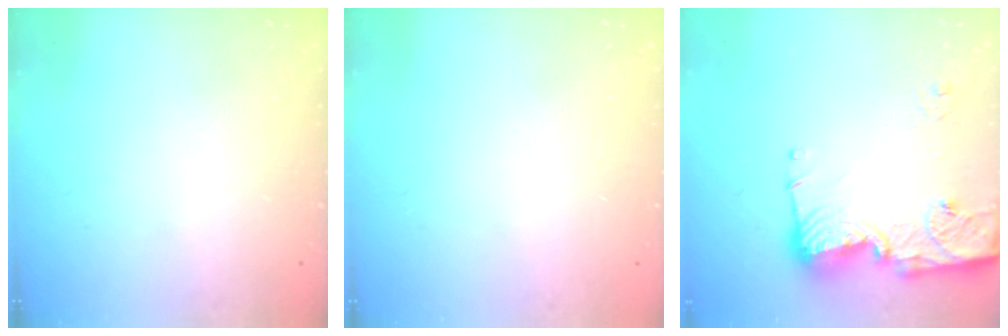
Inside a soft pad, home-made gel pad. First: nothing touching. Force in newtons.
{"total": 1.1, "press": 0.9, "slide": 0.6}
{"total": 14.7, "press": 14.6, "slide": 1.6}